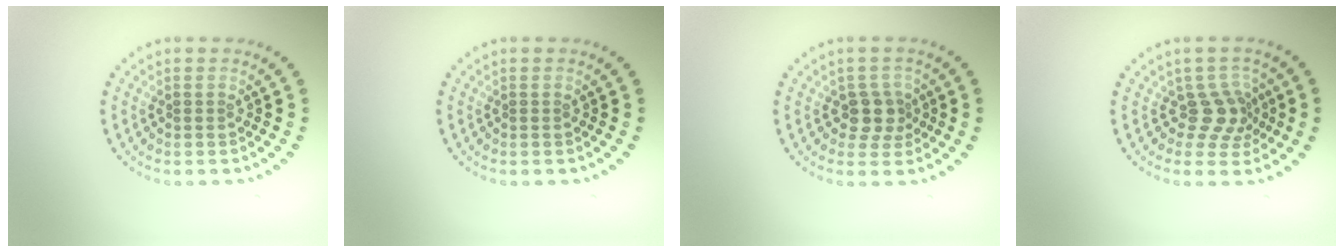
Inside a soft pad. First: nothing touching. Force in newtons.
{"total": 0.0}
{"total": 2.5, "press": 2.1, "slide": 1.3}
{"total": 2.9, "press": 2.1, "slide": 2.0}